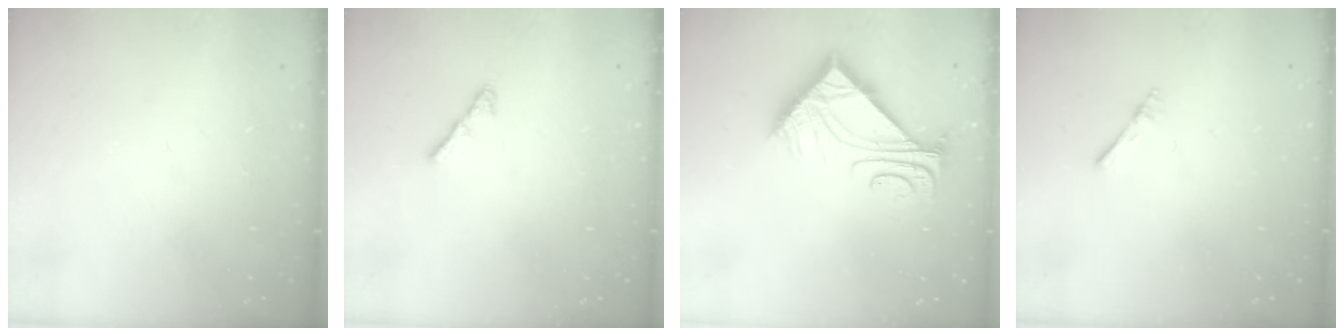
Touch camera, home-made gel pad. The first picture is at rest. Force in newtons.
{"total": 3.1, "press": 3.0, "slide": 0.7}
{"total": 9.0, "press": 8.9, "slide": 1.0}
{"total": 2.2, "press": 2.2, "slide": 0.3}